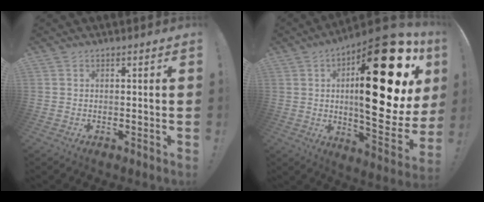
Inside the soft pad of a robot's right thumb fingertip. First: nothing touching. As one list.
[{"total": 34.3, "force": [8.7, 11.8, 31.0], "torque": [-0.459, -0.058, 0.152]}]